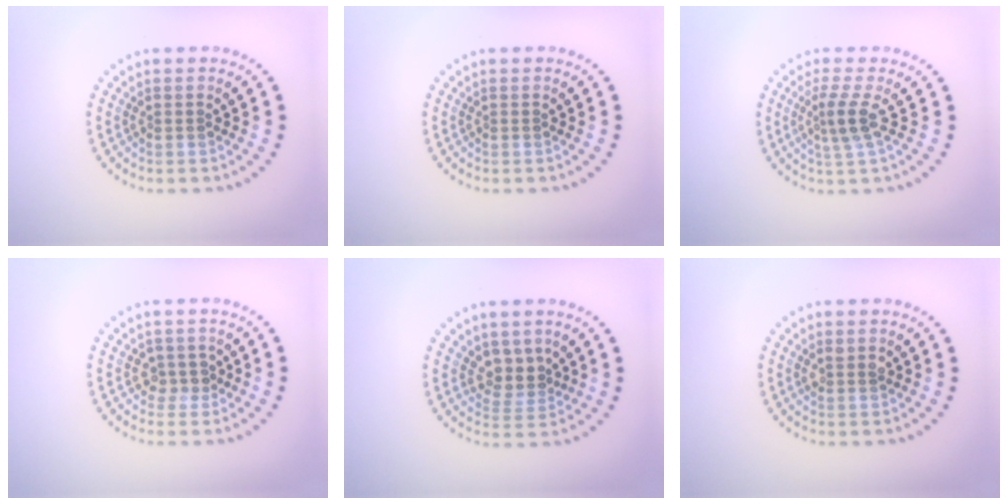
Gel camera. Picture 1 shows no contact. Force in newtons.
{"total": 0.0}
{"total": 2.5, "press": 1.8, "slide": 1.8}
{"total": 1.6, "press": 1.2, "slide": 1.1}
{"total": 2.8, "press": 2.2, "slide": 1.7}
{"total": 1.1, "press": 1.0, "slide": 0.4}